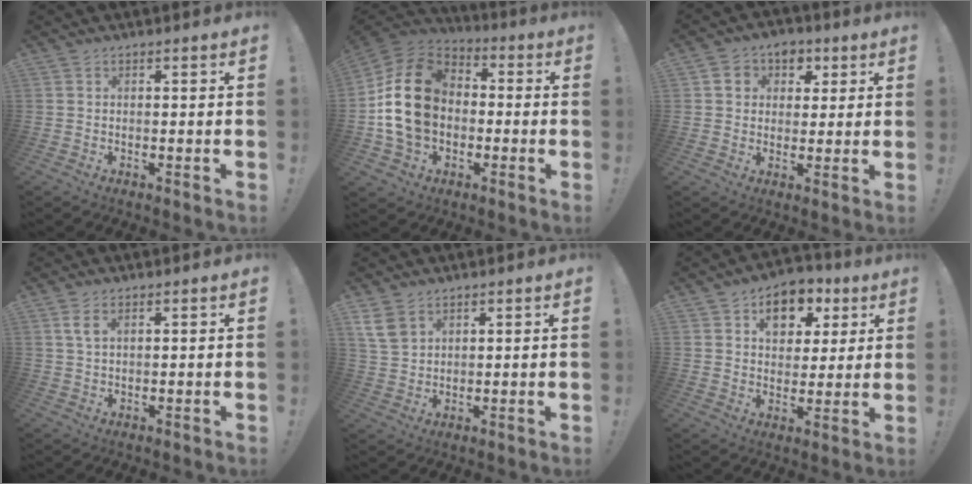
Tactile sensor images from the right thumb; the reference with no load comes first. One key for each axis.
{"total": 19.9, "fx": 0.9, "fy": 15.3, "fz": 12.6, "tx": -0.225, "ty": 0.020, "tz": 0.024}
{"total": 6.8, "fx": 1.7, "fy": 6.3, "fz": 1.9, "tx": -0.030, "ty": 0.000, "tz": 0.036}
{"total": 3.7, "fx": 1.6, "fy": 1.6, "fz": 2.8, "tx": -0.049, "ty": -0.002, "tz": 0.027}
{"total": 6.7, "fx": 4.0, "fy": 4.1, "fz": 3.4, "tx": -0.072, "ty": -0.012, "tz": 0.080}
{"total": 10.9, "fx": 5.3, "fy": 7.8, "fz": 5.4, "tx": -0.066, "ty": -0.023, "tz": 0.096}